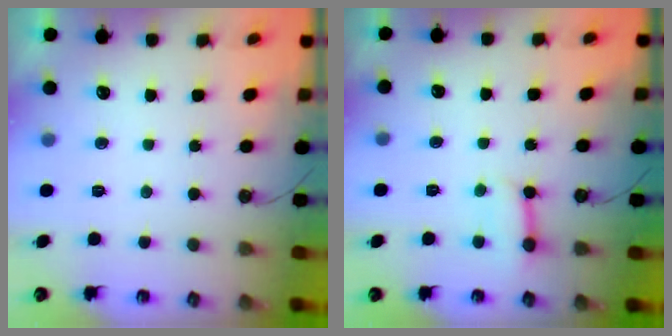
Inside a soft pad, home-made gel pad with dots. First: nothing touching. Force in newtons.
{"total": 5.3, "press": 5.2, "slide": 0.6}